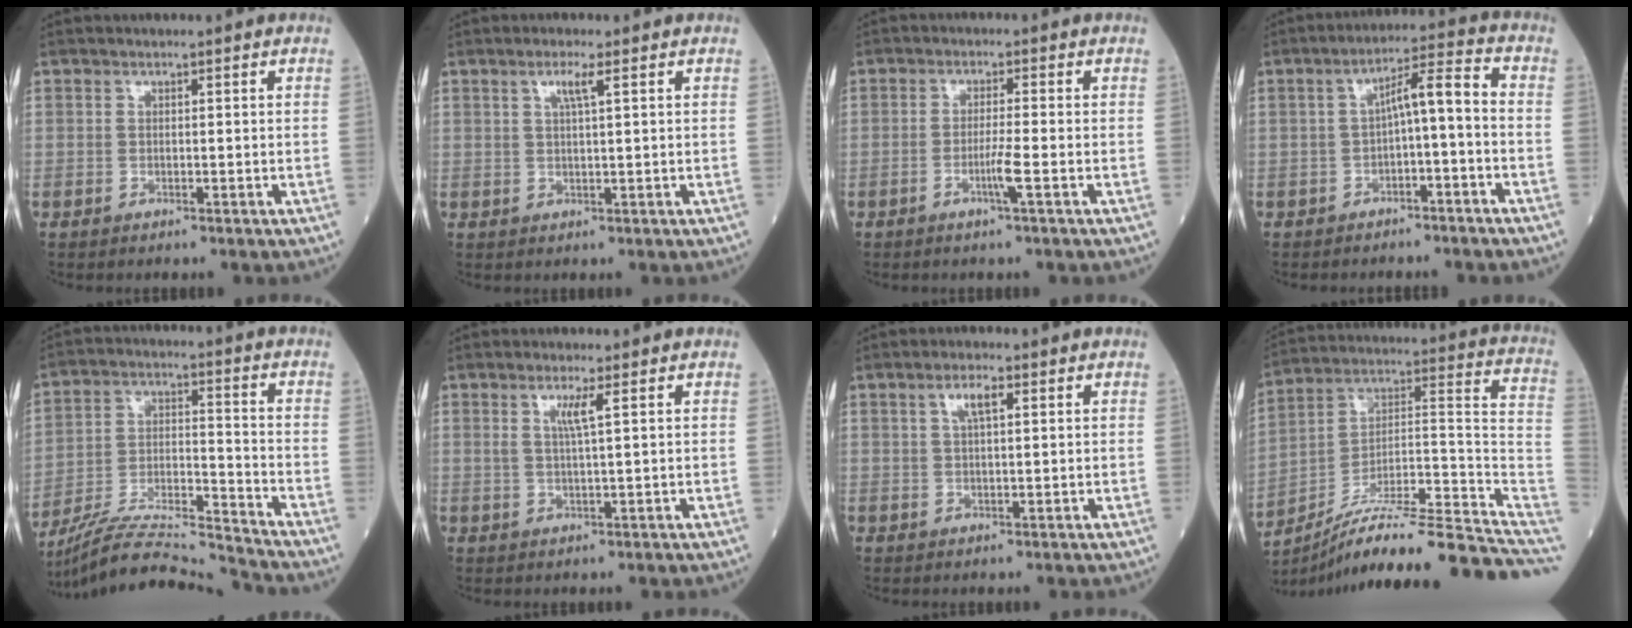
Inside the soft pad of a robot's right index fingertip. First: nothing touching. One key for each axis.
{"total": 2.6, "fx": 1.2, "fy": -0.2, "fz": 2.3, "tx": -0.047, "ty": 0.001, "tz": 0.022}
{"total": 3.2, "fx": -1.3, "fy": -0.5, "fz": 2.9, "tx": -0.060, "ty": -0.006, "tz": -0.027}
{"total": 6.0, "fx": -1.3, "fy": 1.0, "fz": 5.8, "tx": -0.090, "ty": 0.032, "tz": -0.020}
{"total": 15.5, "fx": -15.0, "fy": -1.6, "fz": 3.7, "tx": -0.068, "ty": 0.013, "tz": -0.265}
{"total": 3.0, "fx": 1.2, "fy": -0.3, "fz": 2.7, "tx": -0.057, "ty": -0.003, "tz": 0.022}
{"total": 3.3, "fx": 1.4, "fy": 0.7, "fz": 2.9, "tx": -0.059, "ty": 0.006, "tz": 0.026}
{"total": 24.7, "fx": -21.3, "fy": 0.5, "fz": 12.5, "tx": -0.112, "ty": 0.037, "tz": -0.321}